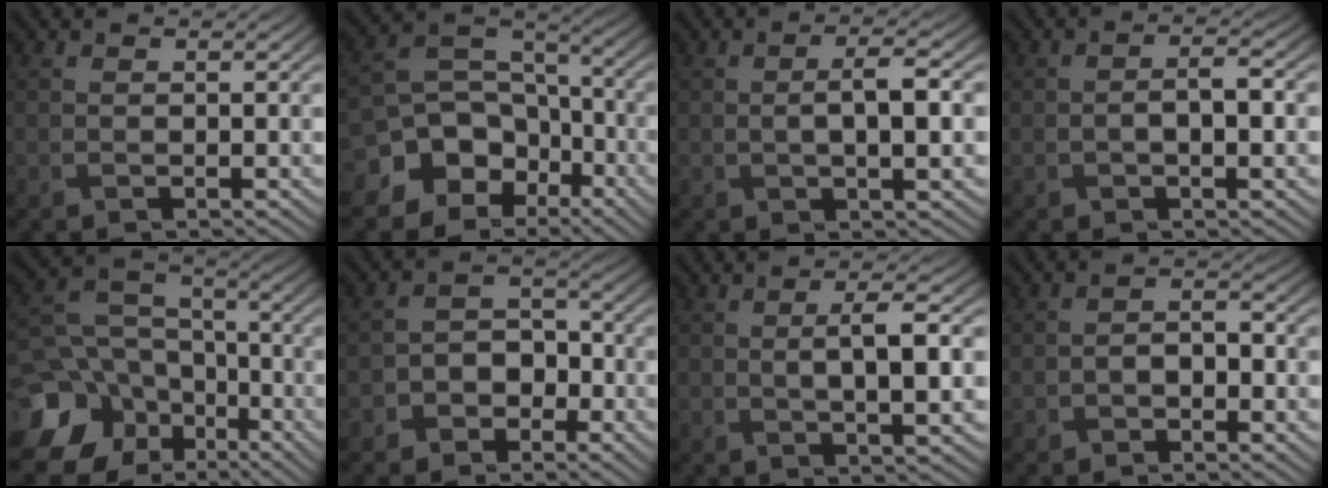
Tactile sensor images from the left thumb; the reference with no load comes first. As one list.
[{"total": 13.3, "force": [-7.4, 10.0, 4.7], "torque": [-0.125, -0.033, -0.122]}, {"total": 4.4, "force": [0.2, 1.4, 4.2], "torque": [-0.081, 0.001, 0.006]}, {"total": 3.8, "force": [-0.1, 1.8, 3.3], "torque": [-0.064, -0.002, 0.000]}, {"total": 17.0, "force": [-7.9, 13.3, 7.1], "torque": [-0.202, -0.050, -0.129]}, {"total": 4.5, "force": [-2.5, 3.2, 1.8], "torque": [-0.026, 0.005, -0.053]}, {"total": 4.9, "force": [0.5, 1.2, 4.7], "torque": [-0.087, 0.002, 0.012]}, {"total": 2.8, "force": [-1.0, 1.8, 1.9], "torque": [-0.036, 0.002, -0.018]}]